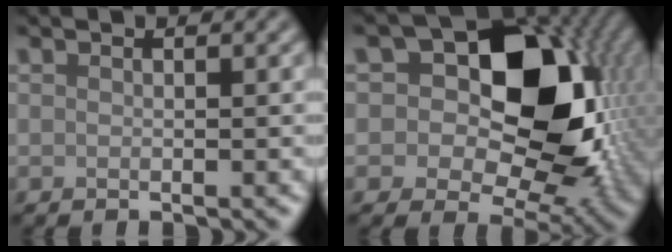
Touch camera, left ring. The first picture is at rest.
{"total": 14.8, "force": [2.3, 10.0, 10.6], "torque": [-0.116, 0.008, 0.041]}